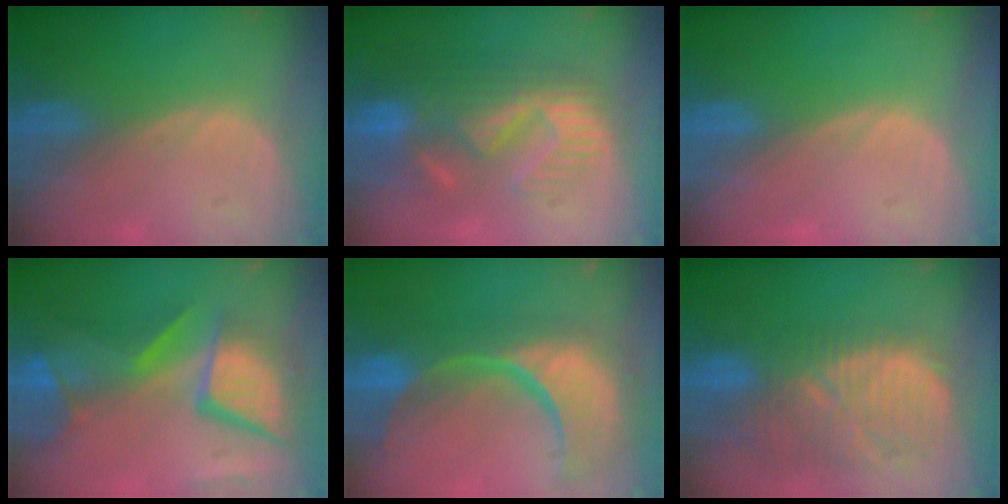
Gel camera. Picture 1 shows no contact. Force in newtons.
{"total": 10.7, "press": 9.7, "slide": 4.4}
{"total": 0.0}
{"total": 12.4, "press": 10.1, "slide": 7.1}
{"total": 15.3, "press": 12.1, "slide": 9.4}
{"total": 12.6, "press": 11.2, "slide": 5.8}